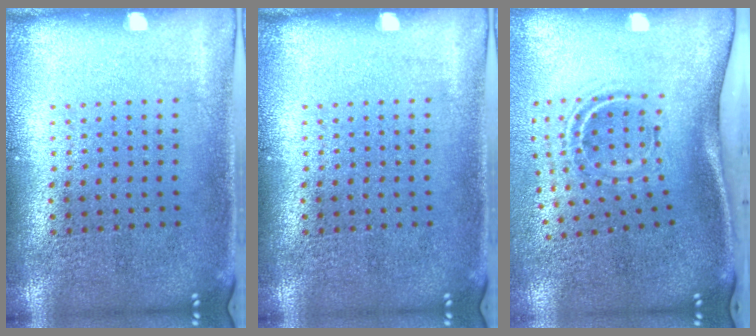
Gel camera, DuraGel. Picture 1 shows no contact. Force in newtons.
{"total": 0.0}
{"total": 2.1, "press": 1.2, "slide": 1.8}